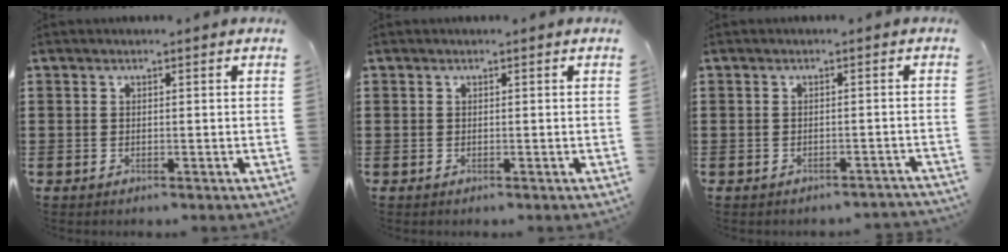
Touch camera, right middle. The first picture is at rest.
{"total": 0.0}
{"total": 1.2, "force": [-1.2, 0.0, 0.1], "torque": [-0.007, -0.002, -0.023]}